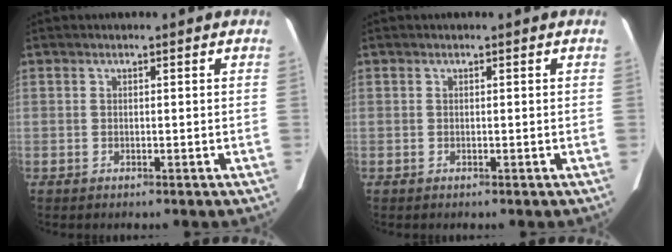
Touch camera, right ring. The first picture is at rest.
{"total": 0.0}